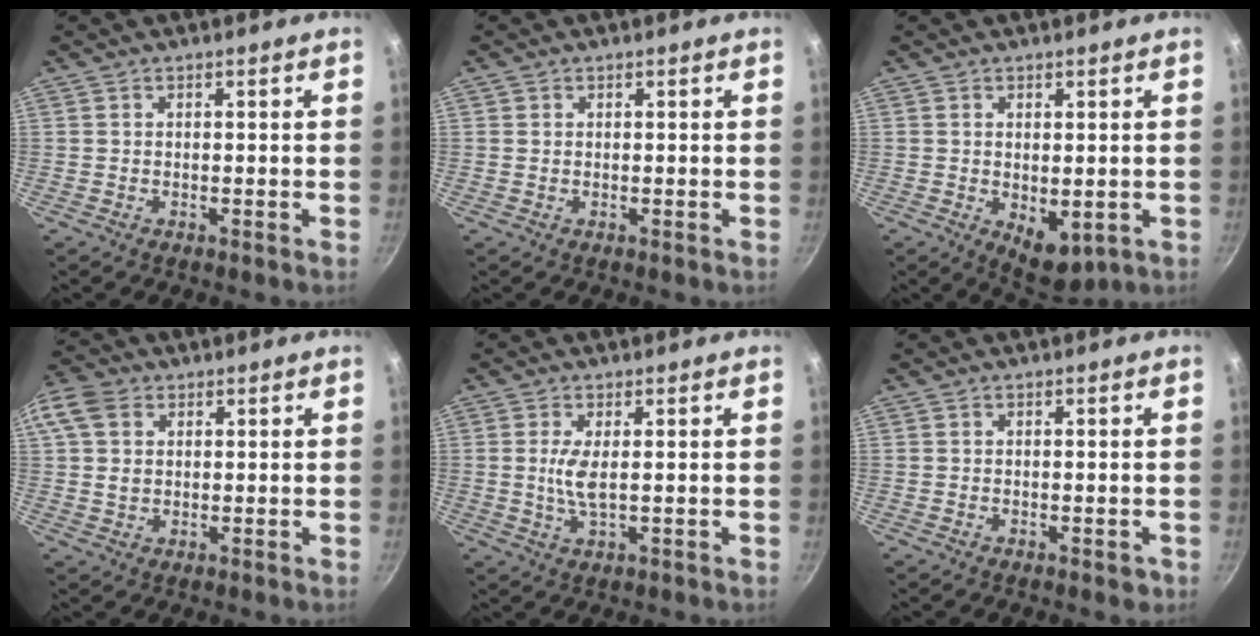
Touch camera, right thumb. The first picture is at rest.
{"total": 0.5, "force": [0.2, 0.5, 0.0], "torque": [0.002, 0.000, 0.001]}
{"total": 6.4, "force": [-0.8, 3.8, 5.2], "torque": [-0.059, -0.013, 0.003]}
{"total": 8.4, "force": [2.6, 6.4, 4.9], "torque": [-0.093, 0.002, 0.039]}
{"total": 4.2, "force": [0.5, 1.3, 4.0], "torque": [-0.089, -0.004, 0.012]}
{"total": 1.6, "force": [-0.6, 0.8, 1.2], "torque": [-0.014, 0.000, -0.007]}